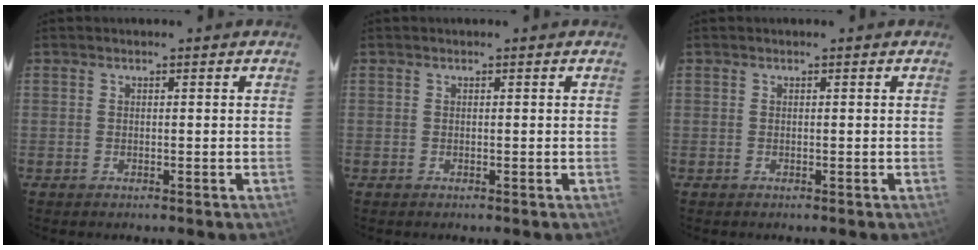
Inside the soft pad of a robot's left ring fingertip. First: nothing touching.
{"total": 0.0}
{"total": 0.0}